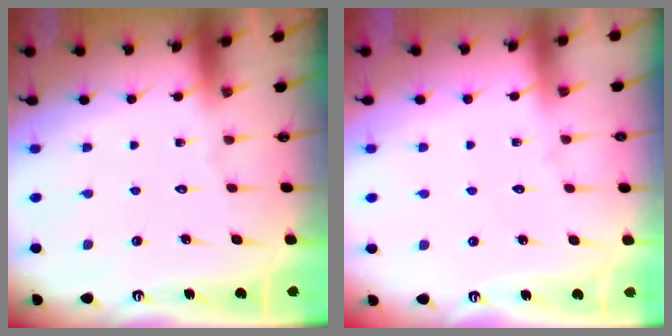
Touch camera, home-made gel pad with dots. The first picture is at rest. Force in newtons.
{"total": 2.0, "press": 2.0, "slide": 0.3}